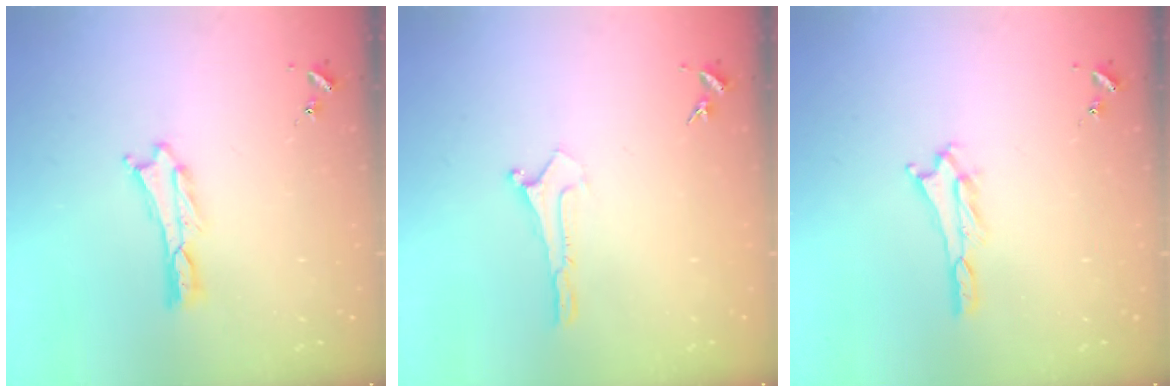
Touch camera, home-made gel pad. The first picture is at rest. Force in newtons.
{"total": 0.0}
{"total": 1.8, "press": 1.8, "slide": 0.1}